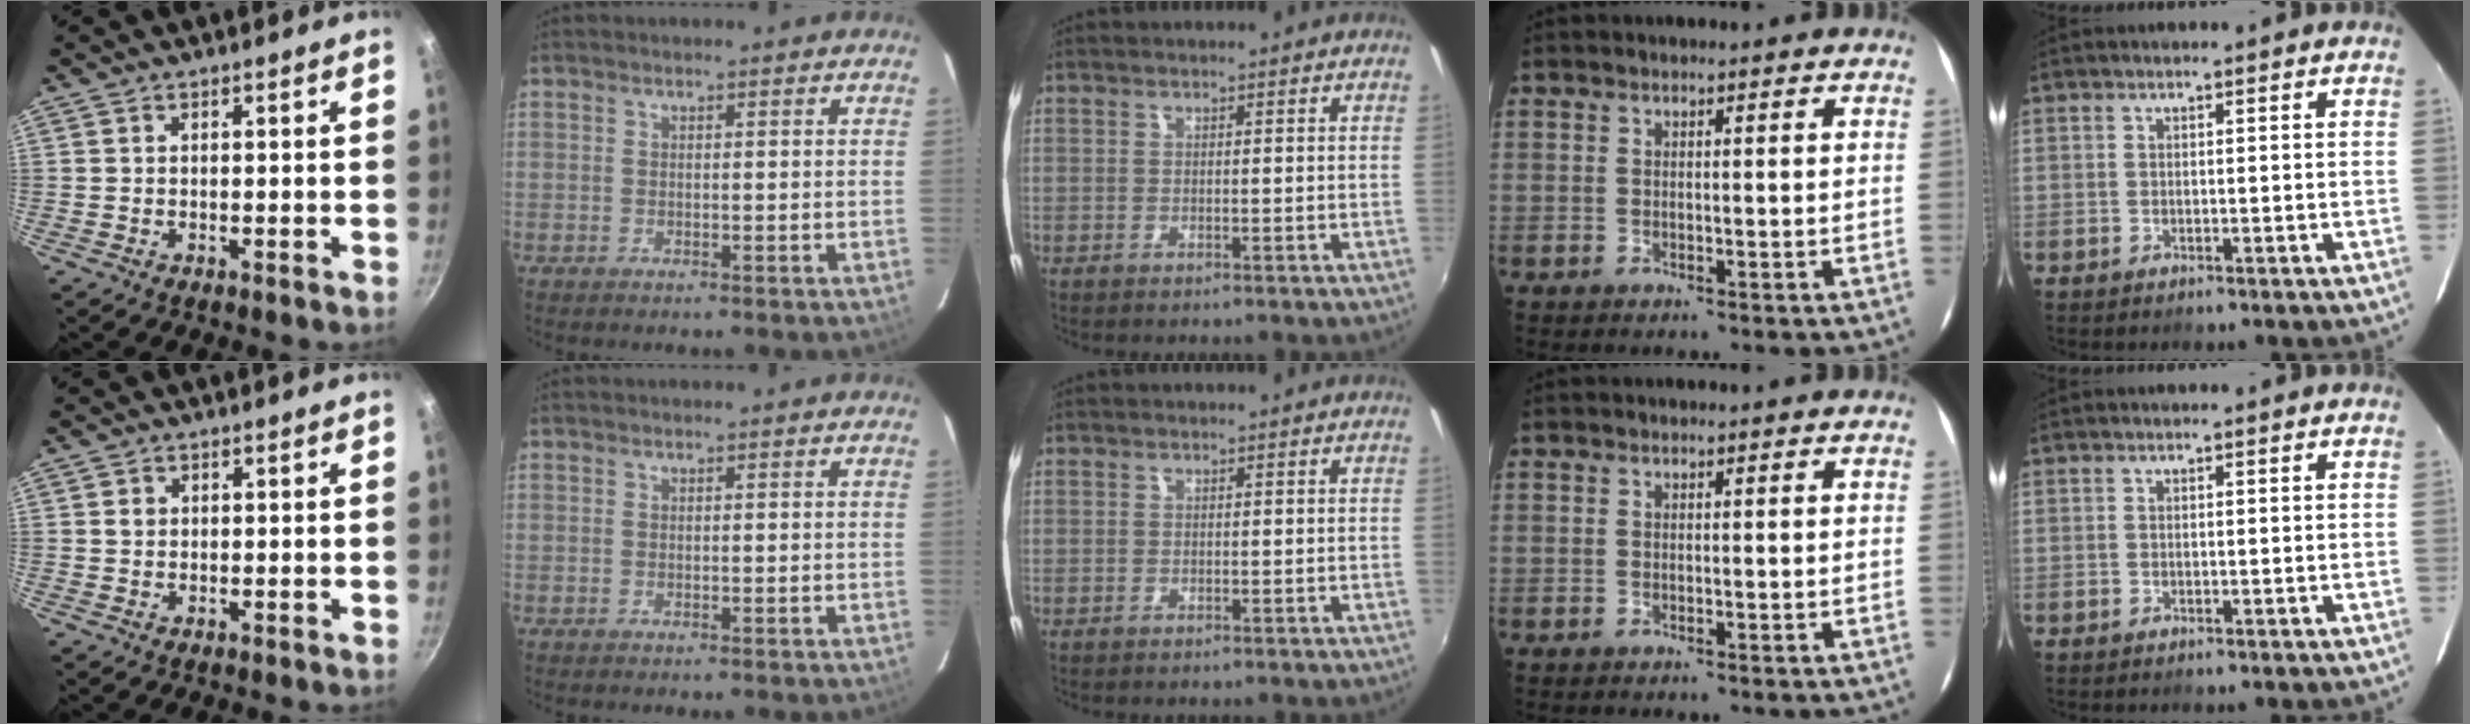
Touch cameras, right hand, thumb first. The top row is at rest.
{"thumb": {"total": 1.2, "force": [0.2, 1.1, 0.5], "torque": [-0.004, 0.003, 0.003]}}